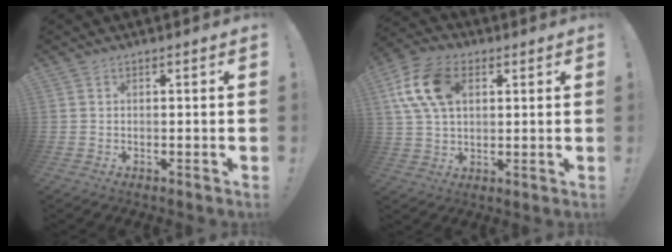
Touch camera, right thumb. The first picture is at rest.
{"total": 15.1, "force": [4.8, 9.9, 10.3], "torque": [-0.191, 0.002, 0.092]}